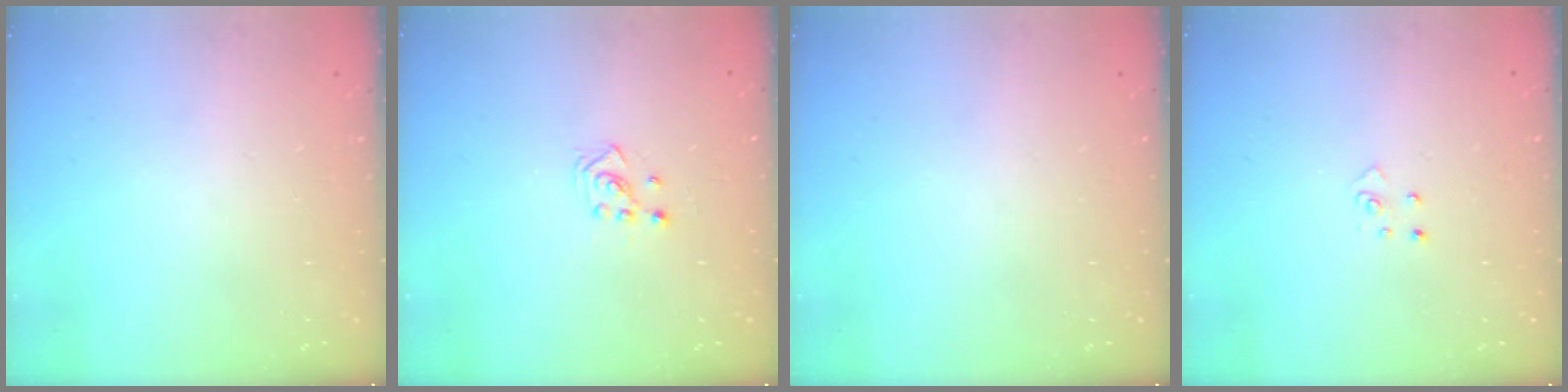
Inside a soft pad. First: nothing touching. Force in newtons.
{"total": 2.5, "press": 2.4, "slide": 0.8}
{"total": 0.0}
{"total": 2.6, "press": 2.6, "slide": 0.3}